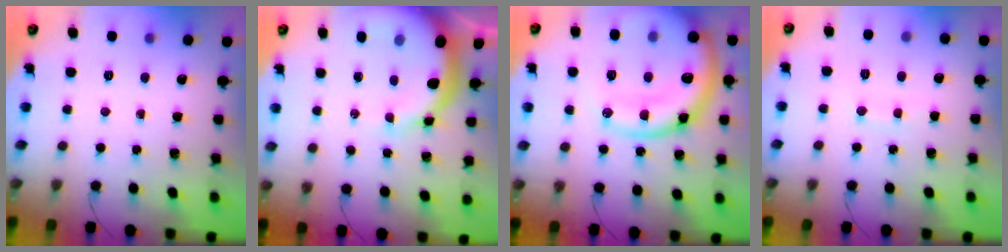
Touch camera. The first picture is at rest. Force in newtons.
{"total": 11.7, "press": 11.4, "slide": 2.5}
{"total": 25.1, "press": 24.8, "slide": 3.9}
{"total": 5.8, "press": 5.7, "slide": 1.2}